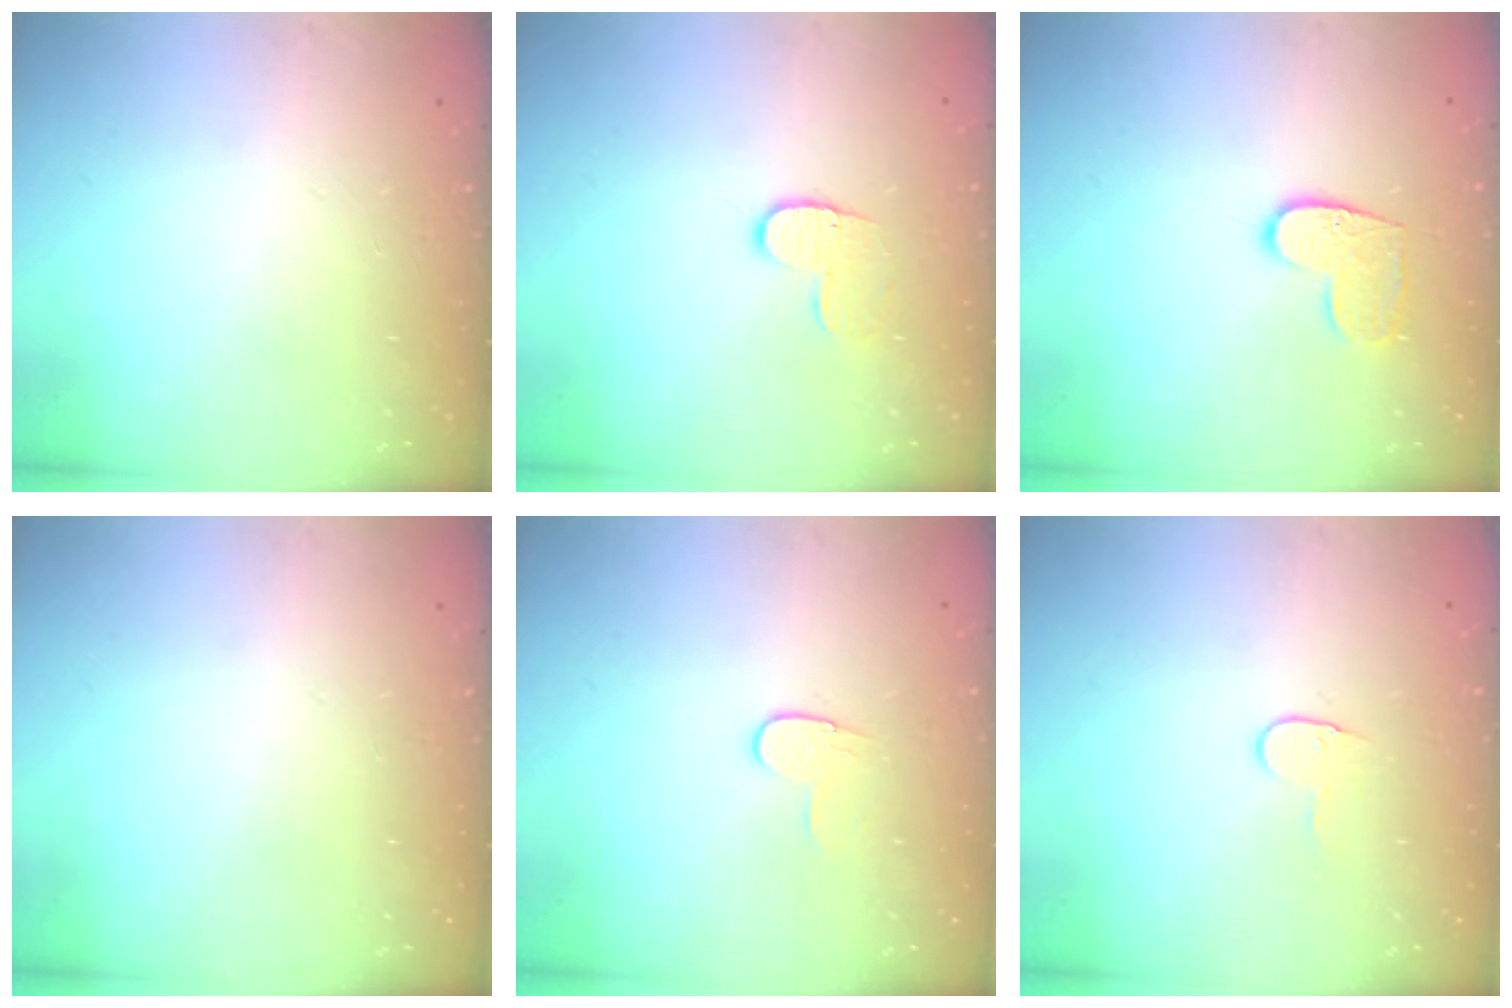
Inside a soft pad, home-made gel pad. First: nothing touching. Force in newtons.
{"total": 6.3, "press": 6.3, "slide": 0.7}
{"total": 7.4, "press": 7.4, "slide": 0.2}
{"total": 0.0}
{"total": 6.2, "press": 6.2, "slide": 0.5}
{"total": 4.1, "press": 4.1, "slide": 0.4}